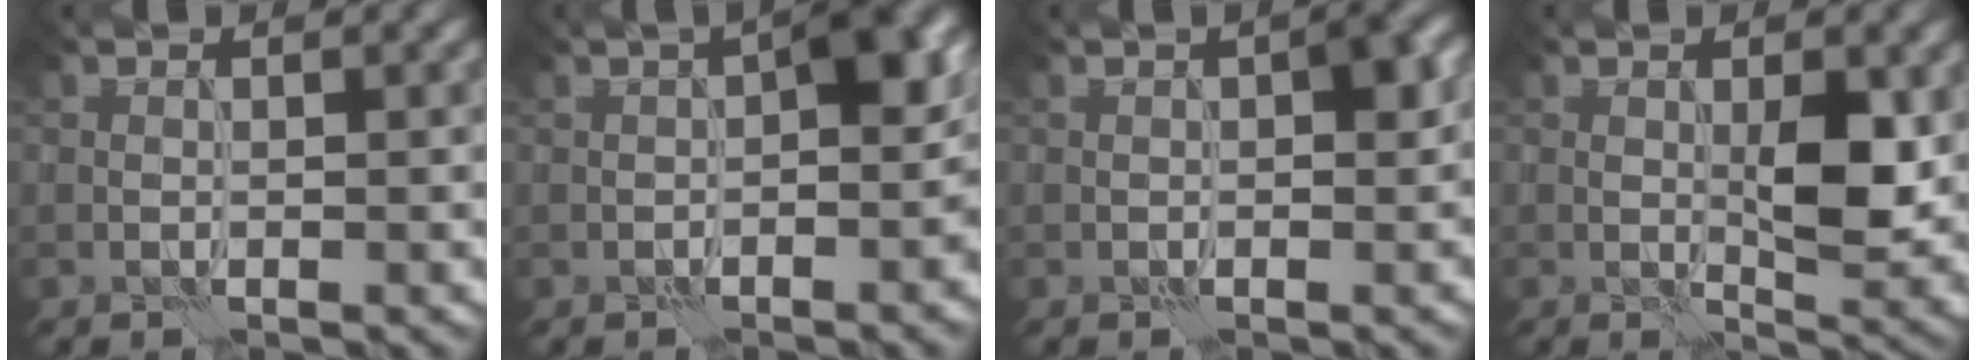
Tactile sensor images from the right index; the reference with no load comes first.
{"total": 6.1, "force": [-0.4, 2.5, 5.6], "torque": [-0.056, 0.025, -0.013]}
{"total": 2.6, "force": [-0.1, 1.0, 2.4], "torque": [-0.025, 0.009, -0.005]}
{"total": 5.0, "force": [0.3, 1.7, 4.6], "torque": [-0.080, -0.006, 0.009]}